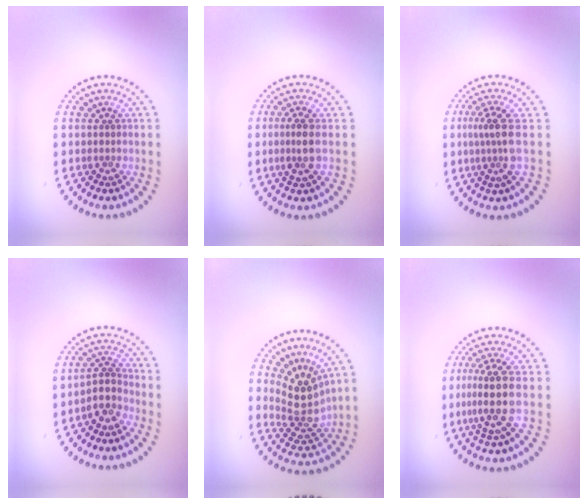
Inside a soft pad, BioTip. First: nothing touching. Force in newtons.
{"total": 2.5, "press": 2.2, "slide": 1.1}
{"total": 3.1, "press": 2.2, "slide": 2.2}
{"total": 2.4, "press": 1.8, "slide": 1.7}
{"total": 4.1, "press": 3.1, "slide": 2.7}
{"total": 4.1, "press": 3.2, "slide": 2.6}